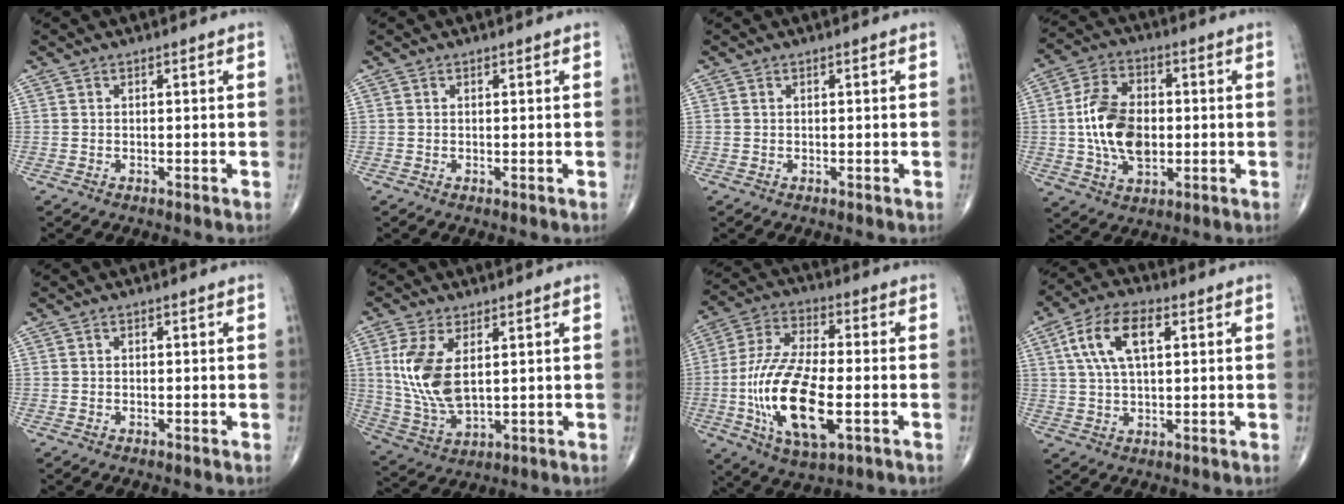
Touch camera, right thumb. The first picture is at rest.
{"total": 0.0}
{"total": 0.0}
{"total": 13.6, "force": [-0.4, 8.6, 10.5], "torque": [-0.180, 0.008, -0.006]}
{"total": 0.0}
{"total": 11.8, "force": [2.5, 6.0, 9.8], "torque": [-0.206, -0.014, 0.062]}
{"total": 18.9, "force": [-4.3, 7.5, 16.9], "torque": [-0.343, 0.007, -0.073]}
{"total": 10.8, "force": [3.3, 5.2, 8.9], "torque": [-0.171, 0.012, 0.059]}